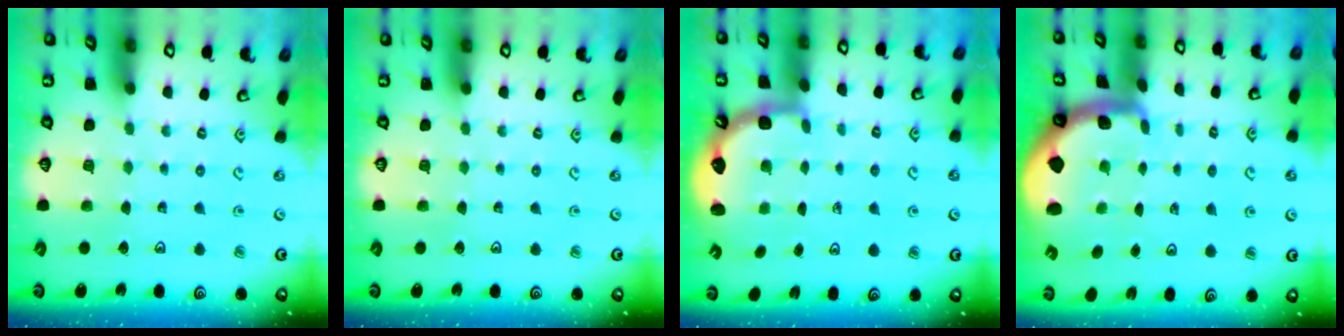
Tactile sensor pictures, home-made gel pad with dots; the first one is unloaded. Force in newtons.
{"total": 0.0}
{"total": 2.5, "press": 2.1, "slide": 1.3}
{"total": 1.9, "press": 1.9, "slide": 0.6}